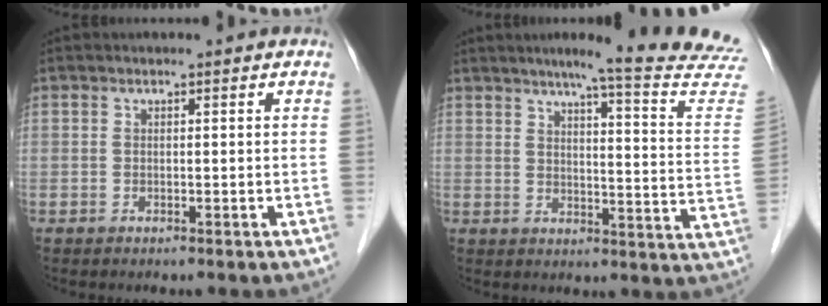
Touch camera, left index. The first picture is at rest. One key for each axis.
{"total": 19.2, "fx": 17.1, "fy": -1.1, "fz": 8.6, "tx": -0.109, "ty": -0.088, "tz": 0.189}